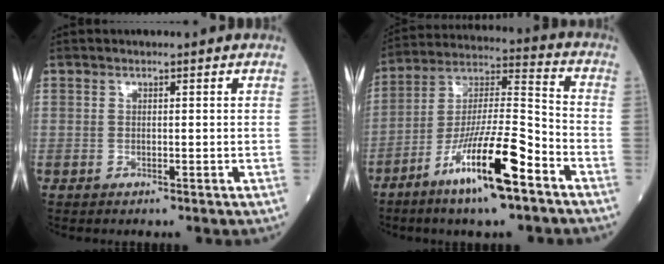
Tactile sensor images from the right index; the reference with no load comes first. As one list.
[{"total": 15.8, "force": [-8.6, 1.7, 13.2], "torque": [-0.250, -0.013, -0.153]}]